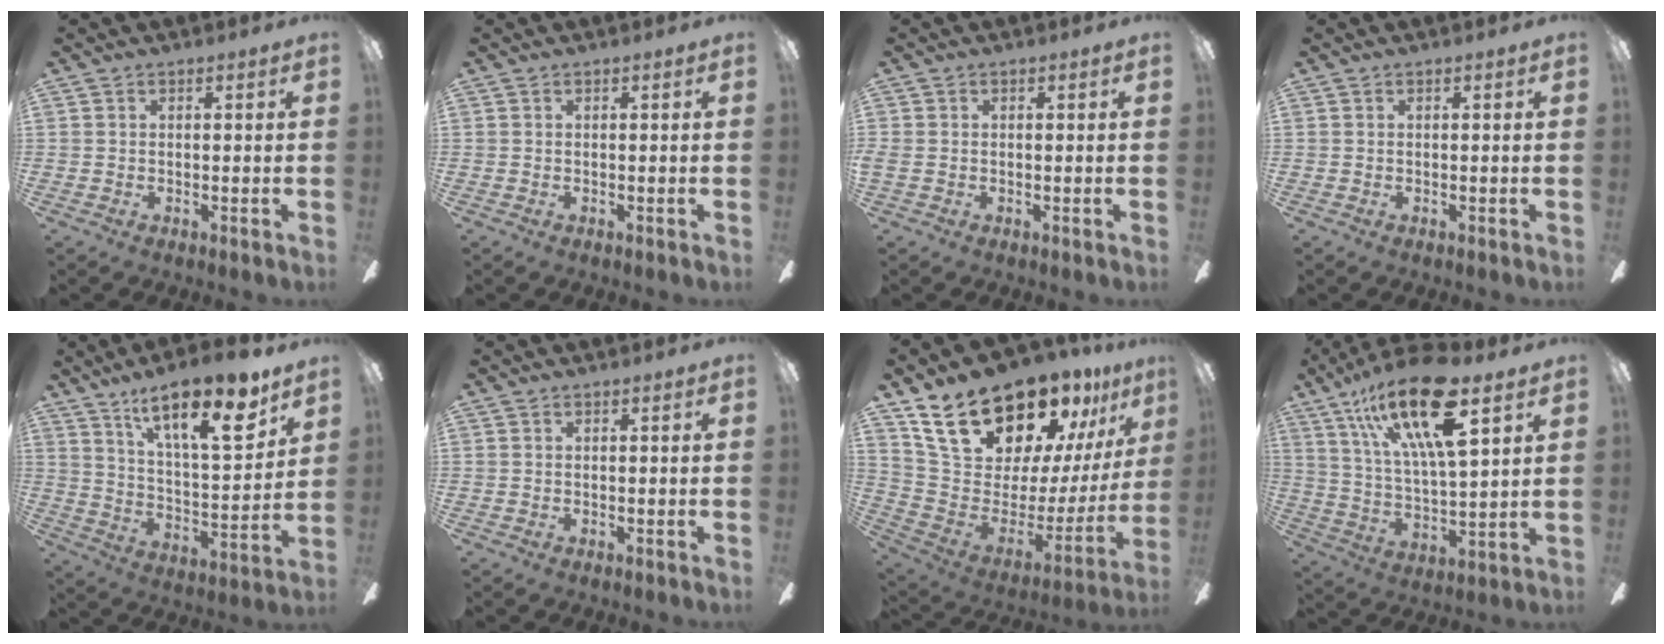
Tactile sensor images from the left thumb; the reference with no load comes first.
{"total": 0.0}
{"total": 1.1, "force": [-0.2, 0.9, 0.5], "torque": [-0.009, 0.005, -0.005]}
{"total": 0.0}
{"total": 19.4, "force": [13.3, 5.7, 12.9], "torque": [-0.201, -0.081, 0.216]}
{"total": 0.0}
{"total": 25.4, "force": [19.5, 11.1, 12.0], "torque": [-0.202, -0.126, 0.357]}
{"total": 21.6, "force": [12.8, 6.7, 16.1], "torque": [-0.302, -0.055, 0.207]}